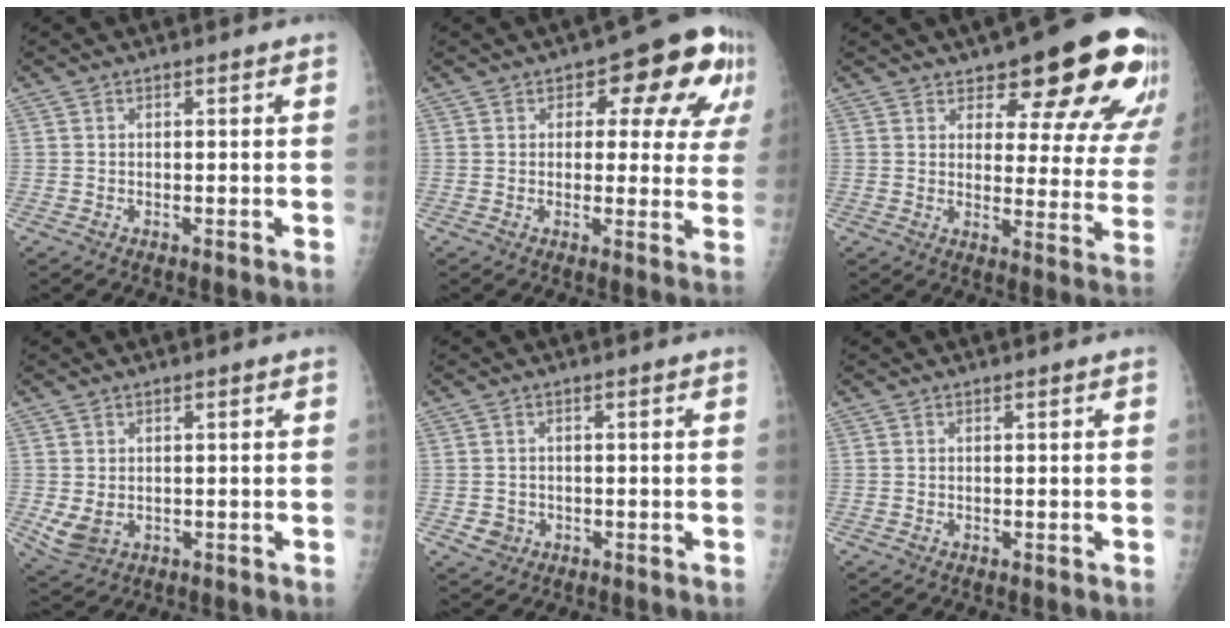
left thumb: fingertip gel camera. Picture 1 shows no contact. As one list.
[{"total": 13.3, "force": [5.1, 6.8, 10.2], "torque": [-0.070, 0.002, 0.056]}, {"total": 19.3, "force": [12.8, 6.9, 12.7], "torque": [-0.115, -0.066, 0.153]}, {"total": 4.4, "force": [-0.4, 3.3, 2.9], "torque": [-0.056, -0.012, 0.006]}, {"total": 2.4, "force": [-0.7, 2.2, 0.6], "torque": [0.001, 0.005, -0.005]}, {"total": 0.0}]